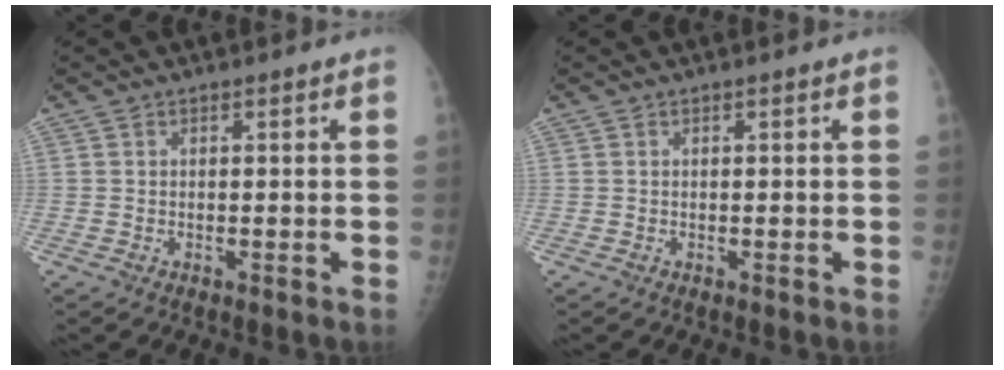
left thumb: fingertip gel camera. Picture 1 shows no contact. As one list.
[{"total": 0.0}]